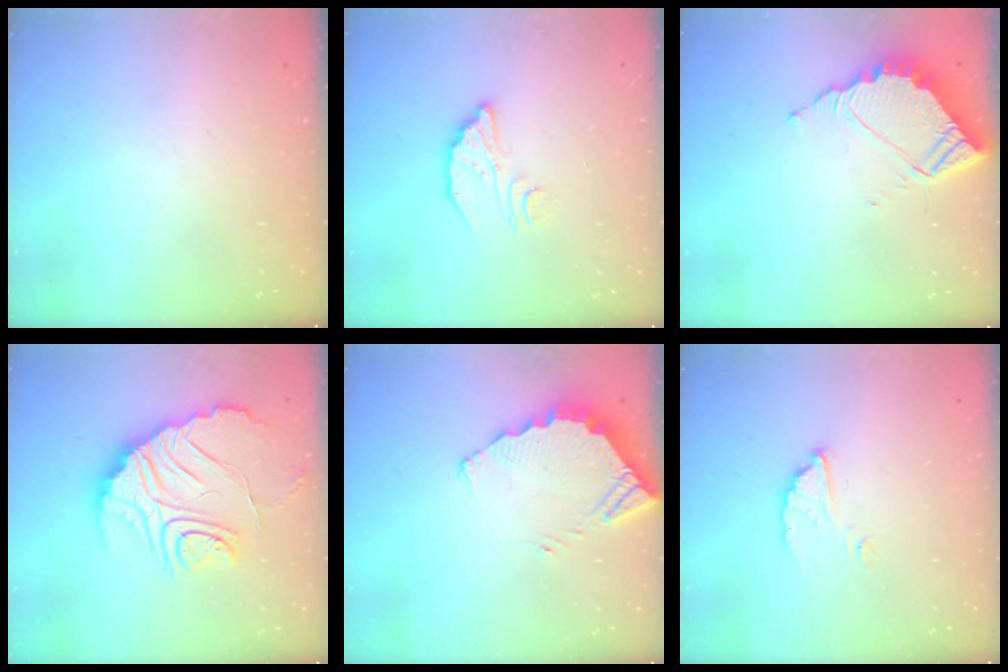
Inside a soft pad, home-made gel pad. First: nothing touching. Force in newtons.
{"total": 5.9, "press": 5.9, "slide": 0.2}
{"total": 8.3, "press": 8.3, "slide": 0.5}
{"total": 18.5, "press": 18.4, "slide": 2.3}
{"total": 4.0, "press": 3.9, "slide": 0.3}
{"total": 4.4, "press": 4.3, "slide": 0.2}